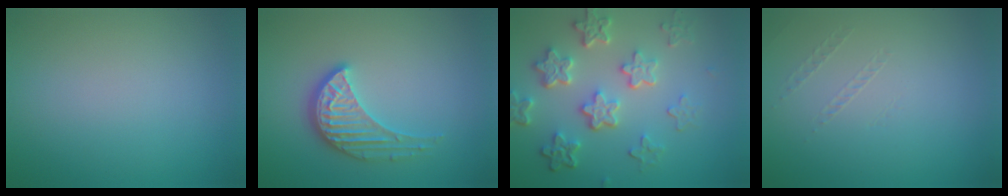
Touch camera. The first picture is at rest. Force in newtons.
{"total": 3.8, "press": 3.2, "slide": 2.1}
{"total": 5.8, "press": 4.4, "slide": 3.8}
{"total": 0.5, "press": 0.2, "slide": 0.5}